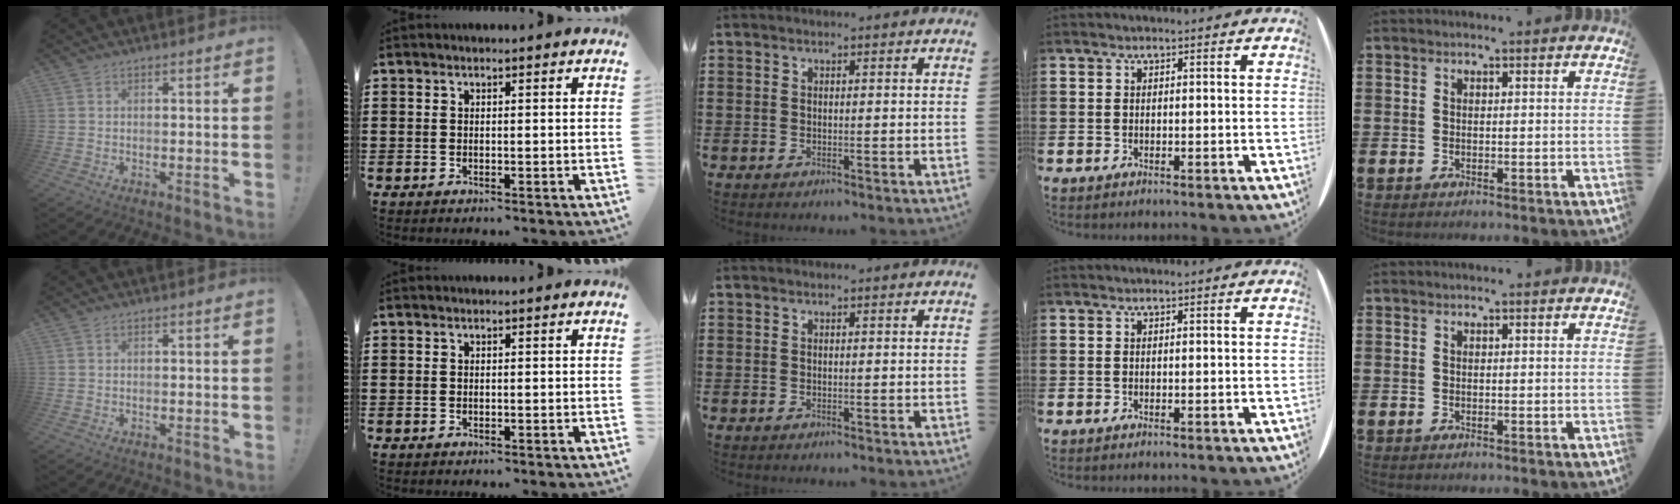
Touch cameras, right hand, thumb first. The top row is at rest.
{}